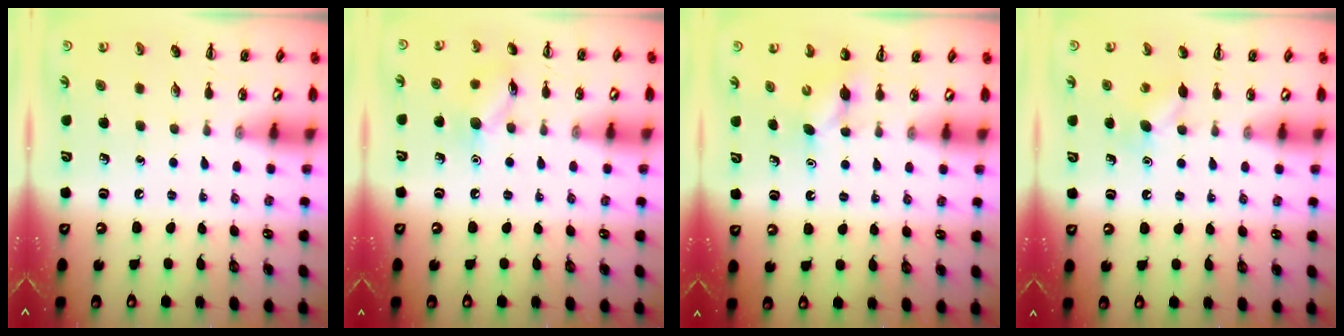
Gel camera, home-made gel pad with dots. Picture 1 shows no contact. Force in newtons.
{"total": 8.8, "press": 8.8, "slide": 1.1}
{"total": 3.2, "press": 3.1, "slide": 0.8}
{"total": 4.6, "press": 4.4, "slide": 1.2}